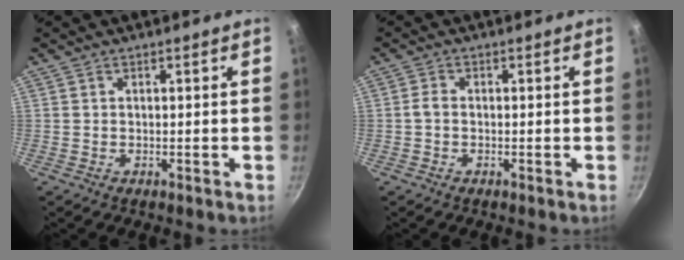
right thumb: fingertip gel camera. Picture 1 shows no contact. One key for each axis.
{"total": 1.7, "fx": -0.4, "fy": 1.1, "fz": 1.2, "tx": -0.026, "ty": 0.009, "tz": -0.011}